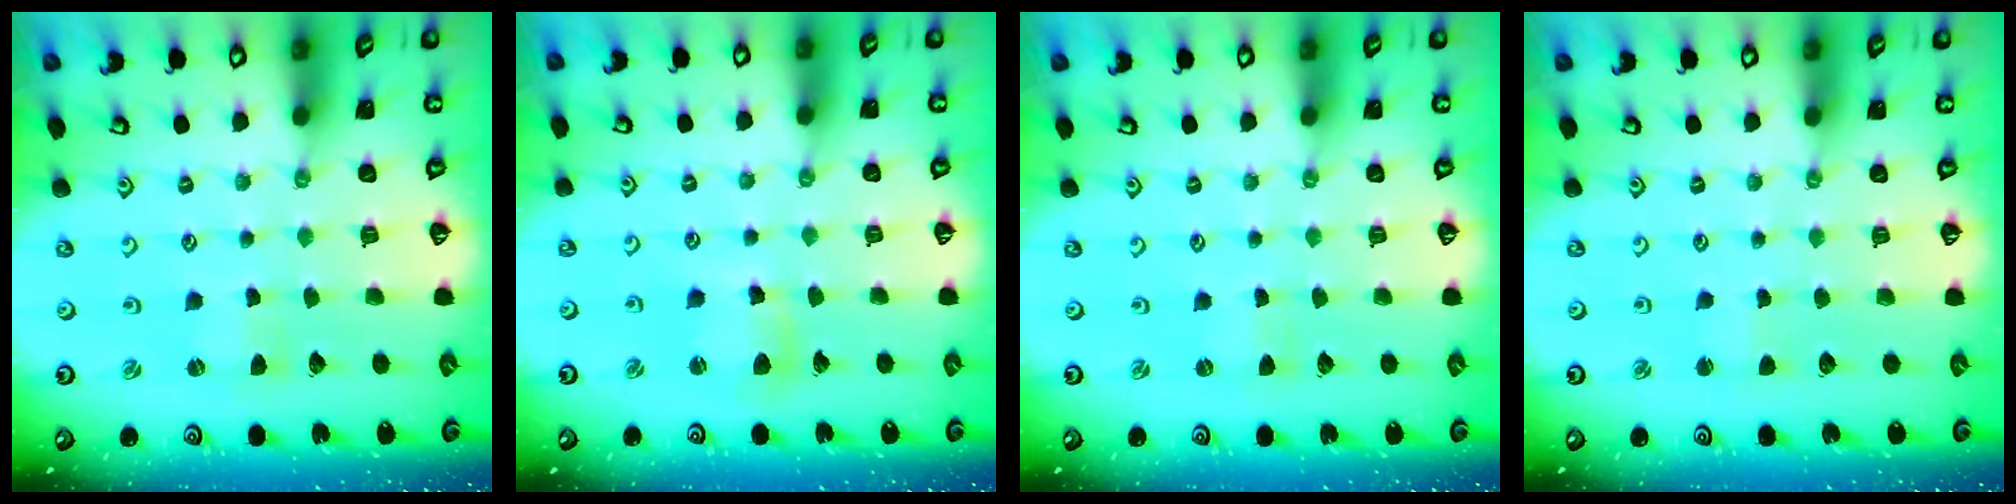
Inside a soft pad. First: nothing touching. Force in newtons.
{"total": 5.9, "press": 5.8, "slide": 0.6}
{"total": 0.0}
{"total": 1.6, "press": 1.6, "slide": 0.3}